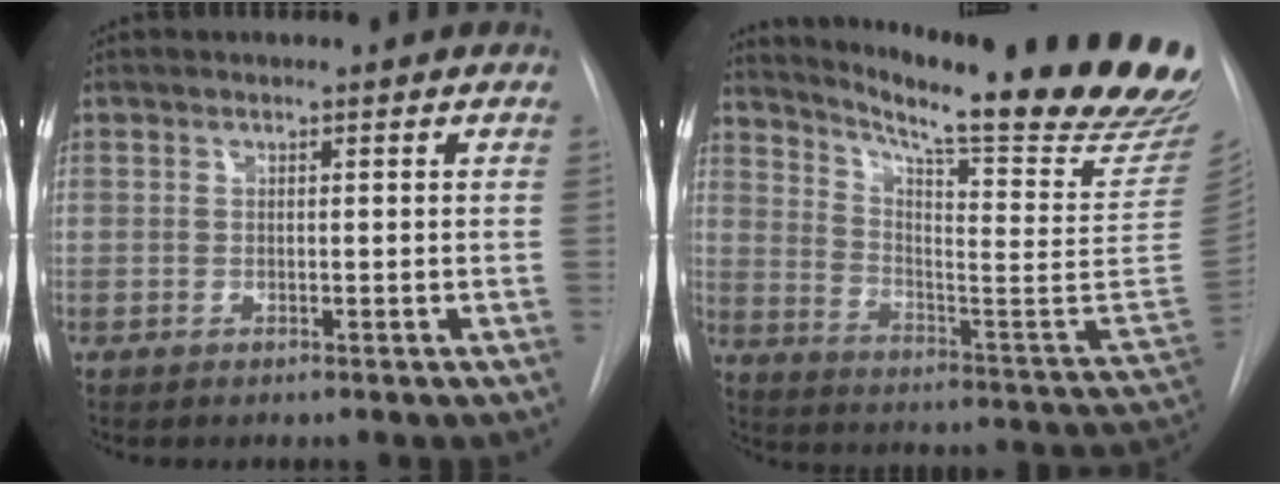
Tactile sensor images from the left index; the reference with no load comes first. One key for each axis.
{"total": 29.0, "fx": 23.5, "fy": 1.1, "fz": 16.9, "tx": -0.252, "ty": -0.102, "tz": 0.313}